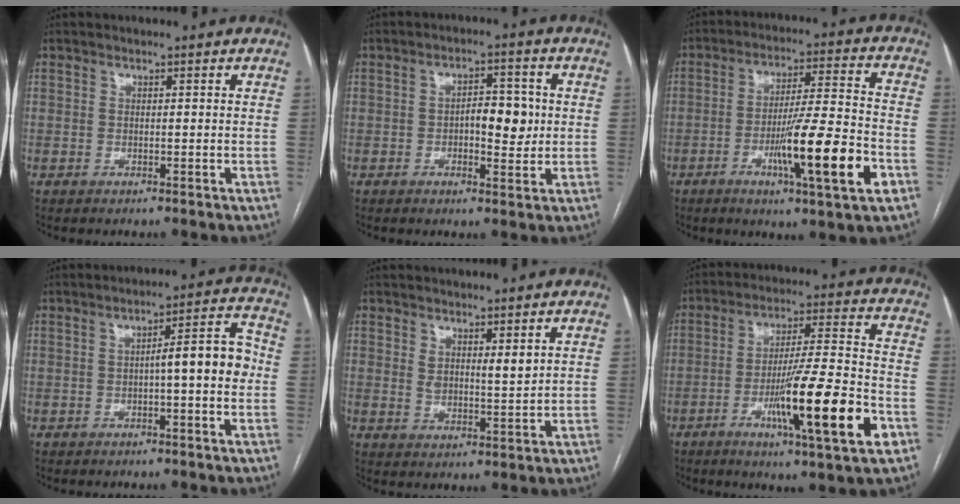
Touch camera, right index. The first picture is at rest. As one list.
[{"total": 5.8, "force": [-0.1, 2.5, 5.2], "torque": [-0.072, 0.008, -0.001]}, {"total": 15.3, "force": [-5.6, 0.1, 14.2], "torque": [-0.235, -0.013, -0.091]}, {"total": 7.1, "force": [-0.8, 1.0, 7.0], "torque": [-0.093, 0.026, -0.013]}, {"total": 3.8, "force": [2.3, 1.1, 2.9], "torque": [-0.055, -0.009, 0.044]}, {"total": 17.8, "force": [-6.6, 0.3, 16.5], "torque": [-0.260, -0.014, -0.105]}]